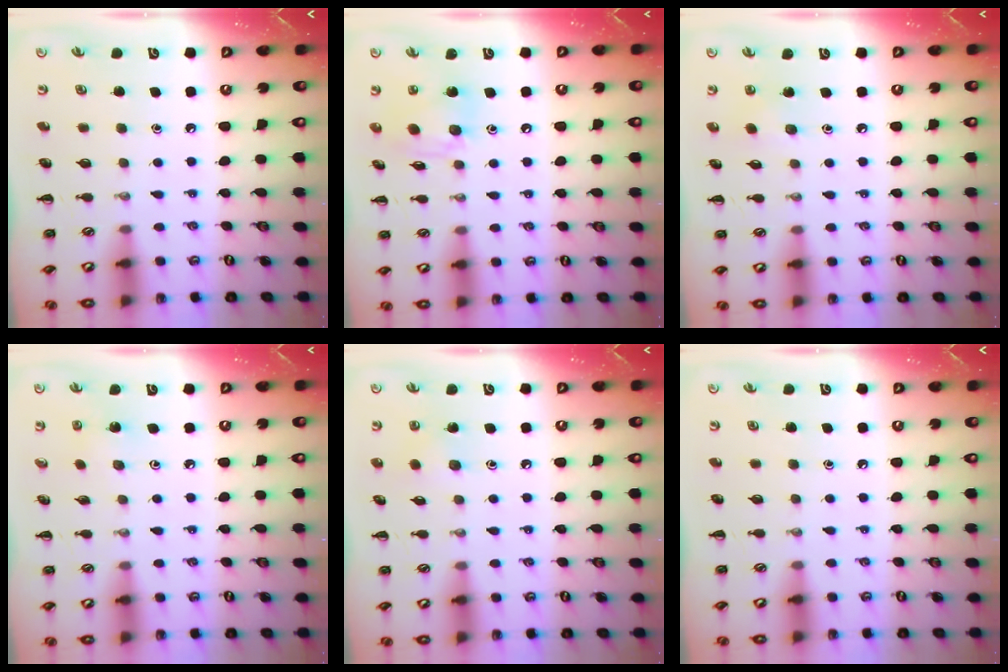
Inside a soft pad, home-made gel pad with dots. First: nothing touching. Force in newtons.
{"total": 10.0, "press": 10.0, "slide": 1.1}
{"total": 2.1, "press": 2.0, "slide": 0.8}
{"total": 1.9, "press": 1.9, "slide": 0.4}
{"total": 5.0, "press": 4.8, "slide": 1.4}
{"total": 0.0}